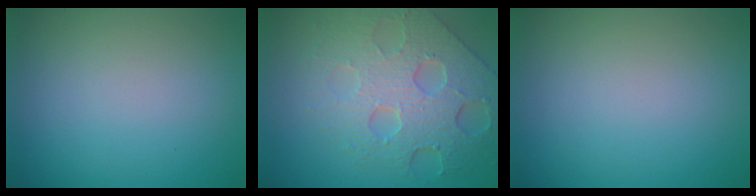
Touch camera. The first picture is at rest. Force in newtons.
{"total": 8.1, "press": 5.6, "slide": 5.9}
{"total": 0.0}